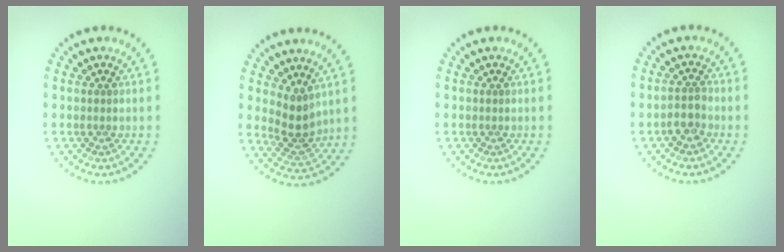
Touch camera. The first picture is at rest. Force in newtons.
{"total": 2.8, "press": 2.4, "slide": 1.4}
{"total": 0.0}
{"total": 2.0, "press": 1.8, "slide": 0.7}